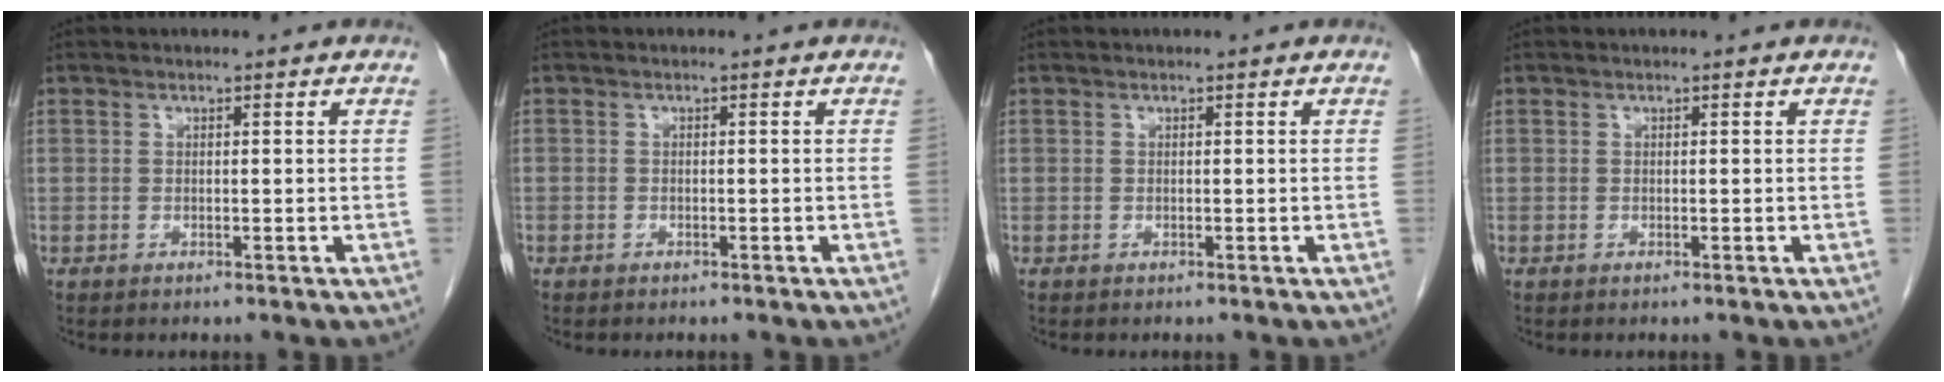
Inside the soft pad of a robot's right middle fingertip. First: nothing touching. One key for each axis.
{"total": 0.6, "fx": -0.4, "fy": 0.4, "fz": 0.0, "tx": -0.009, "ty": 0.002, "tz": -0.008}
{"total": 0.0}
{"total": 0.0}